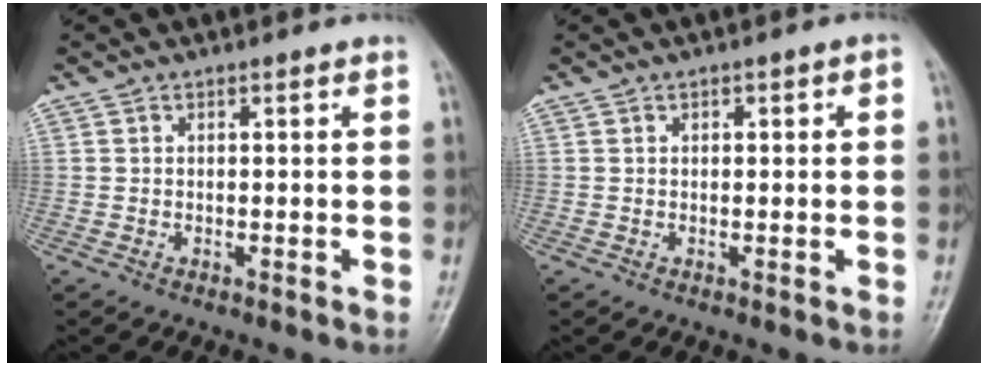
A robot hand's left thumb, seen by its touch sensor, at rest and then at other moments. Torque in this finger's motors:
{"motor_torque": [-0.10, 0.00, -0.05, -0.06, 0.03]}